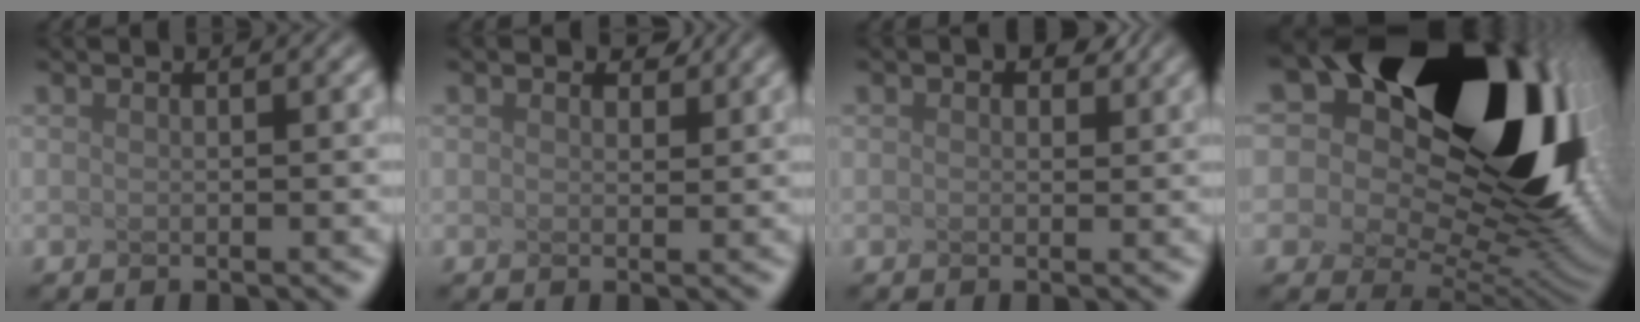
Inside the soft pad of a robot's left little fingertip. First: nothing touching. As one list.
[{"total": 0.9, "force": [0.7, -0.4, -0.5], "torque": [-0.011, -0.010, 0.027]}, {"total": 0.6, "force": [0.5, -0.1, 0.2], "torque": [-0.020, -0.013, 0.028]}, {"total": 19.6, "force": [7.9, 12.3, 13.1], "torque": [-0.224, 0.056, 0.180]}]